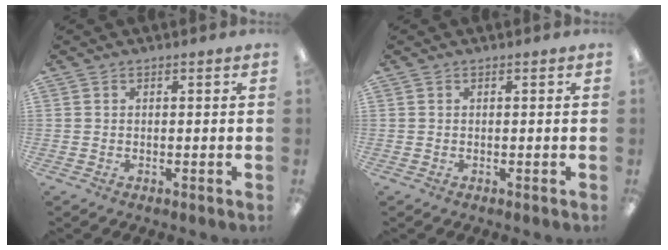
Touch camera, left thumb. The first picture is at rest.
{"total": 0.0}